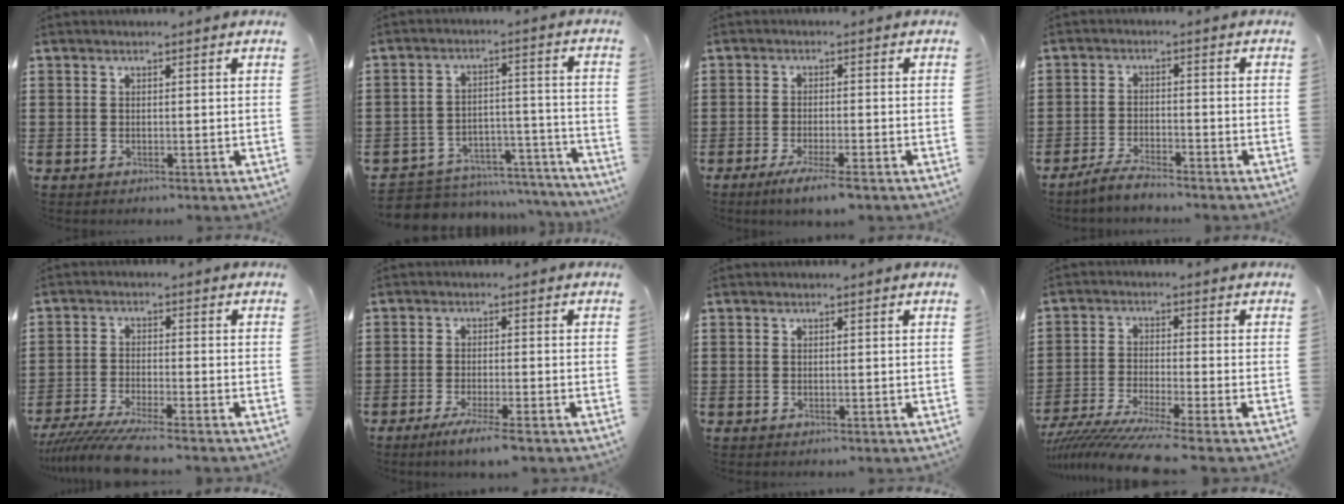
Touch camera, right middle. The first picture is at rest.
{"total": 5.3, "force": [-5.2, 1.2, 0.4], "torque": [-0.017, 0.013, -0.106]}
{"total": 3.6, "force": [-2.6, -0.1, 2.5], "torque": [-0.048, -0.010, -0.046]}
{"total": 3.3, "force": [-3.1, 0.3, 1.1], "torque": [-0.029, 0.005, -0.066]}
{"total": 5.8, "force": [-5.1, -0.3, 2.7], "torque": [-0.070, -0.024, -0.102]}
{"total": 3.3, "force": [-2.5, -0.3, 2.2], "torque": [-0.043, -0.009, -0.044]}
{"total": 0.0}
{"total": 6.0, "force": [-5.3, -0.6, 2.7], "torque": [-0.064, -0.024, -0.107]}